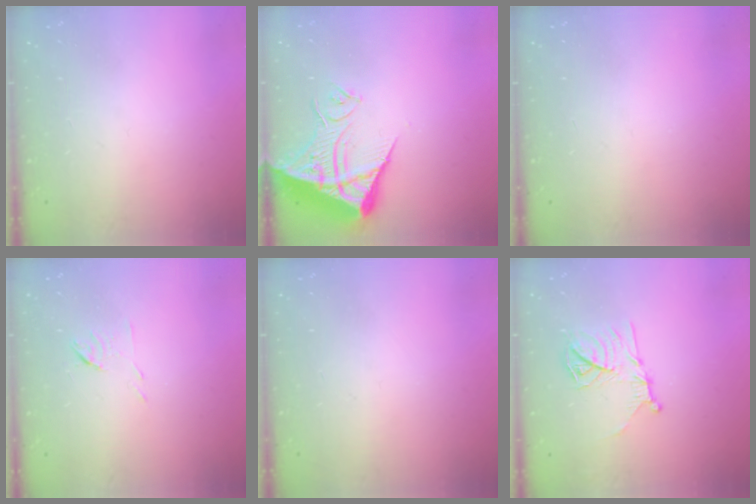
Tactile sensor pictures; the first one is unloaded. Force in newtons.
{"total": 13.0, "press": 12.9, "slide": 1.8}
{"total": 0.0}
{"total": 5.3, "press": 5.2, "slide": 1.0}
{"total": 0.0}
{"total": 11.7, "press": 11.7, "slide": 0.4}